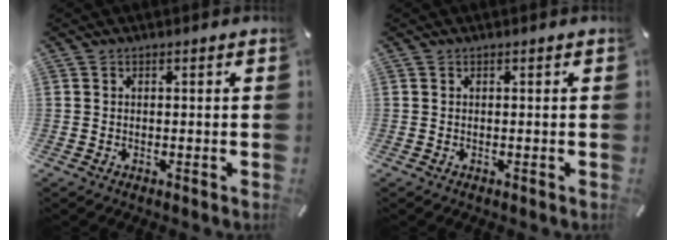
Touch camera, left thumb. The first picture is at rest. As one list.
[{"total": 0.0}]